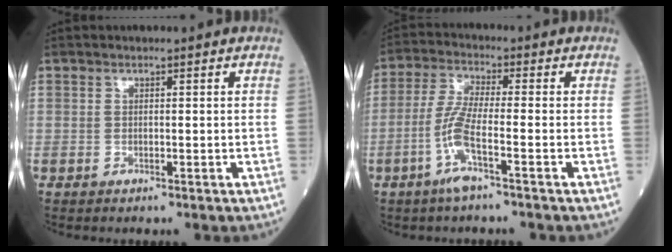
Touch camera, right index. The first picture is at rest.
{"total": 6.4, "force": [-2.9, -0.1, 5.8], "torque": [-0.126, -0.003, -0.063]}